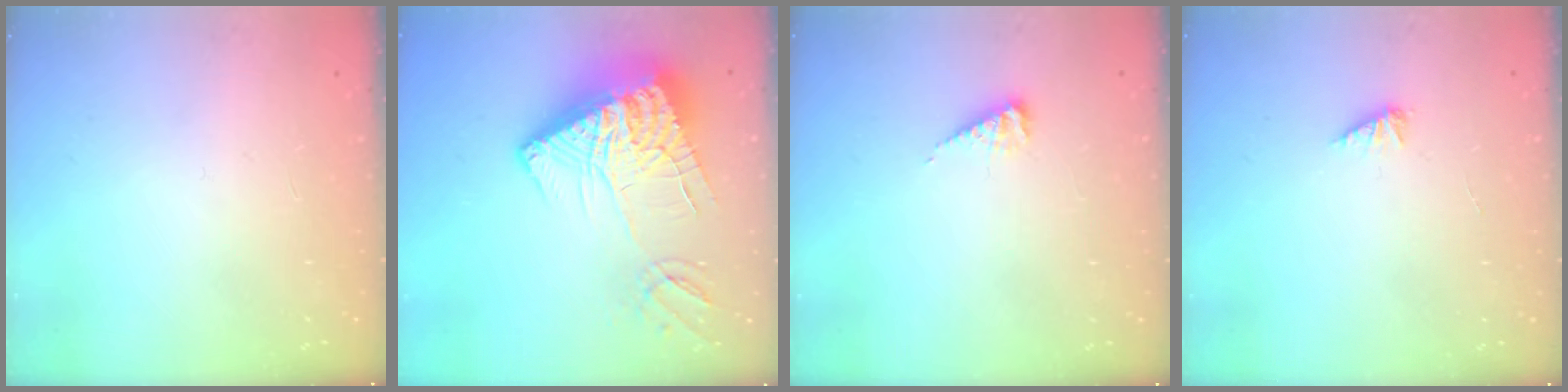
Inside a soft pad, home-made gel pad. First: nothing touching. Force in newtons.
{"total": 19.7, "press": 19.5, "slide": 2.6}
{"total": 6.1, "press": 6.1, "slide": 0.7}
{"total": 2.0, "press": 2.0, "slide": 0.3}